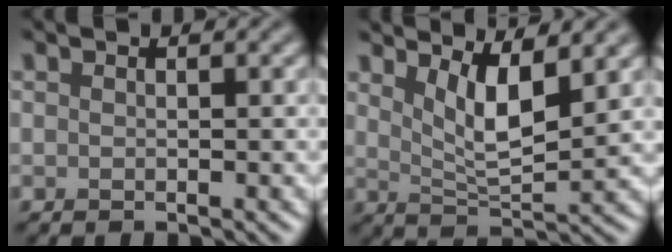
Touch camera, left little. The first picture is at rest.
{"total": 4.7, "force": [2.5, 1.3, 3.7], "torque": [-0.071, -0.013, 0.049]}